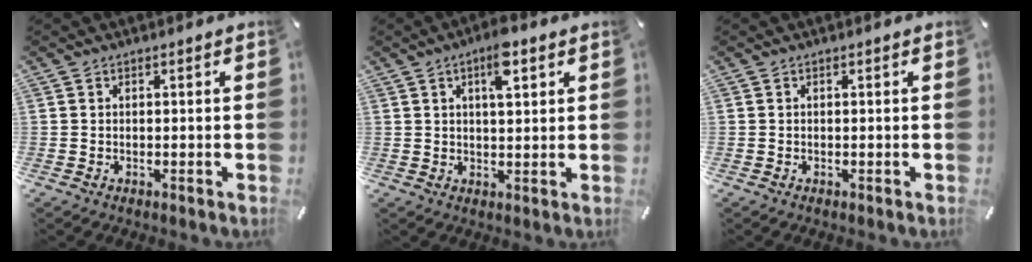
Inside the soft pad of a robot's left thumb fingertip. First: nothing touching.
{"total": 6.7, "force": [3.2, 2.7, 5.2], "torque": [-0.078, -0.004, 0.049]}
{"total": 0.0}